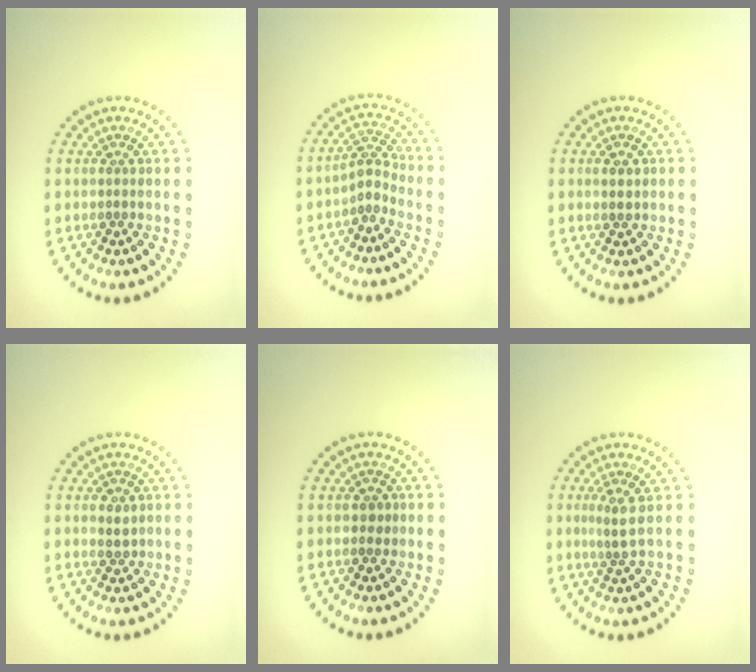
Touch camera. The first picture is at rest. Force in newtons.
{"total": 2.2, "press": 1.5, "slide": 1.6}
{"total": 1.2, "press": 1.1, "slide": 0.3}
{"total": 1.4, "press": 1.2, "slide": 0.6}
{"total": 0.8, "press": 0.7, "slide": 0.4}
{"total": 1.7, "press": 1.2, "slide": 1.3}